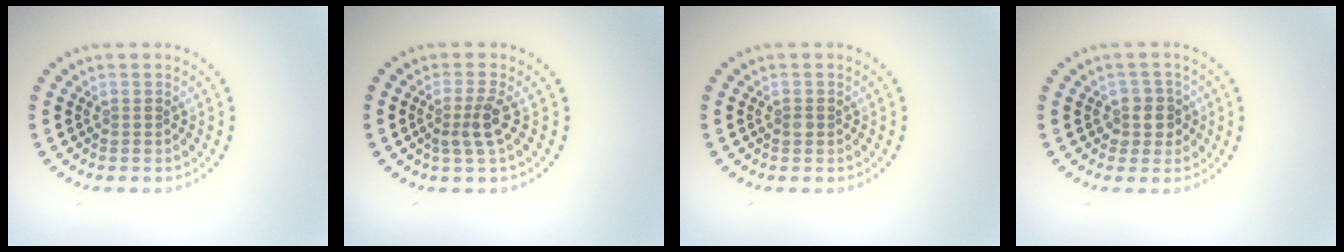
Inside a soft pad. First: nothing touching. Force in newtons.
{"total": 2.4, "press": 1.8, "slide": 1.5}
{"total": 0.8, "press": 0.8, "slide": 0.1}
{"total": 2.3, "press": 1.9, "slide": 1.2}